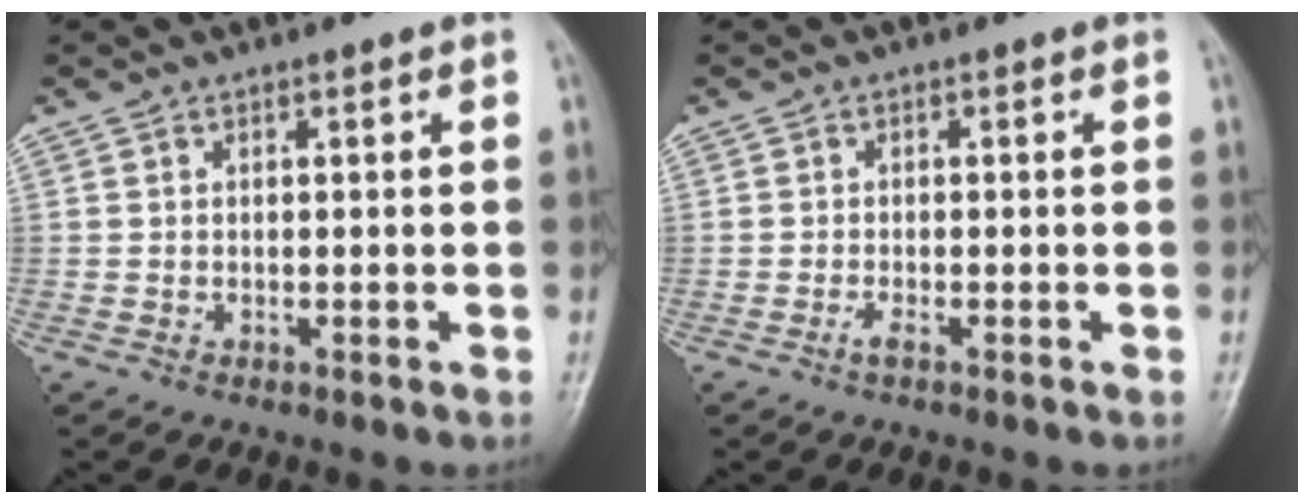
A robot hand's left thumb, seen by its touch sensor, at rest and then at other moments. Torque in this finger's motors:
{"motor_torque": [-0.02, 0.01, -0.03, 0.04, 0.00]}